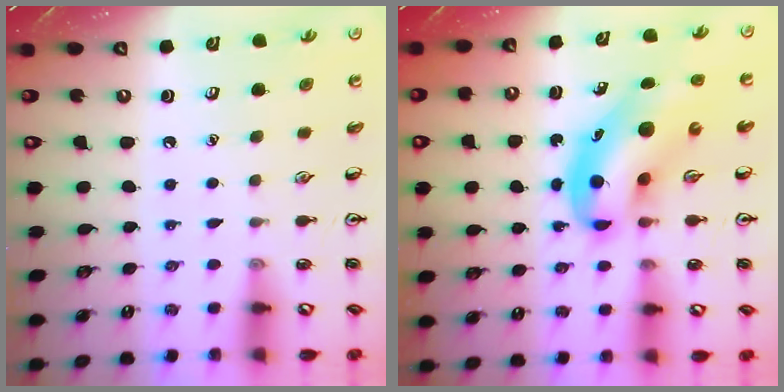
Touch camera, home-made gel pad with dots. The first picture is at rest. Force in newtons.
{"total": 10.0, "press": 9.6, "slide": 2.8}